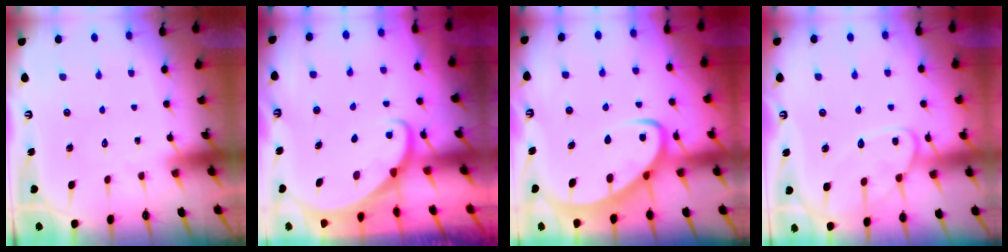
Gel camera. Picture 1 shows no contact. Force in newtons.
{"total": 1.7, "press": 1.7, "slide": 0.1}
{"total": 6.0, "press": 6.0, "slide": 0.8}
{"total": 12.2, "press": 12.2, "slide": 1.0}